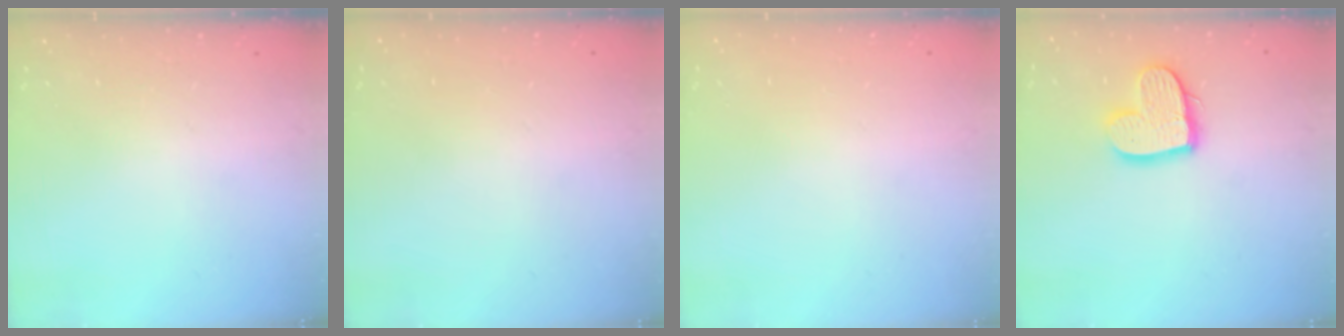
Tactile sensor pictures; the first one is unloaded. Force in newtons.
{"total": 0.0}
{"total": 0.0}
{"total": 12.5, "press": 12.4, "slide": 1.1}